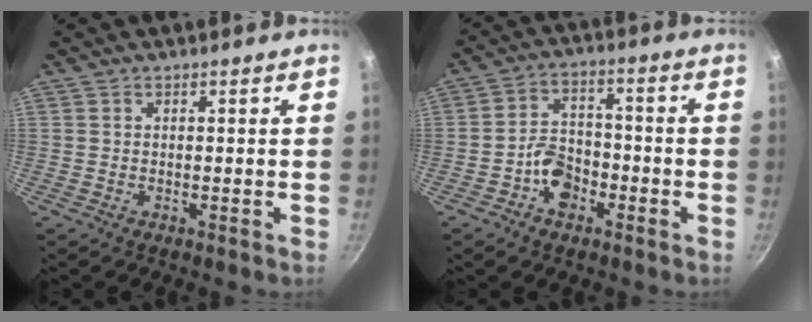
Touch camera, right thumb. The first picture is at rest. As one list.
[{"total": 7.5, "force": [-3.5, 5.3, 4.0], "torque": [-0.043, 0.035, -0.064]}]